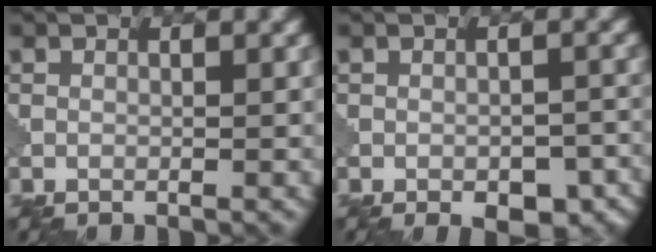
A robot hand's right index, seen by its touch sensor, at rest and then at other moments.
{"total": 6.3, "force": [-4.3, 3.1, 3.5], "torque": [-0.039, -0.013, -0.029]}